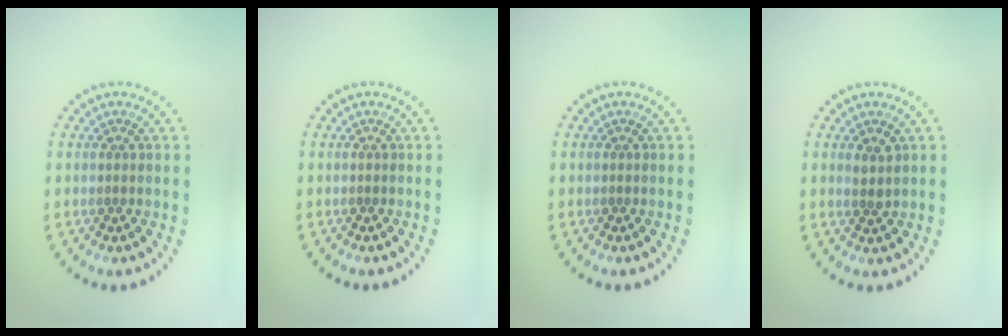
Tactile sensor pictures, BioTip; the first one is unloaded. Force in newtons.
{"total": 0.0}
{"total": 0.0}
{"total": 1.3, "press": 1.1, "slide": 0.7}